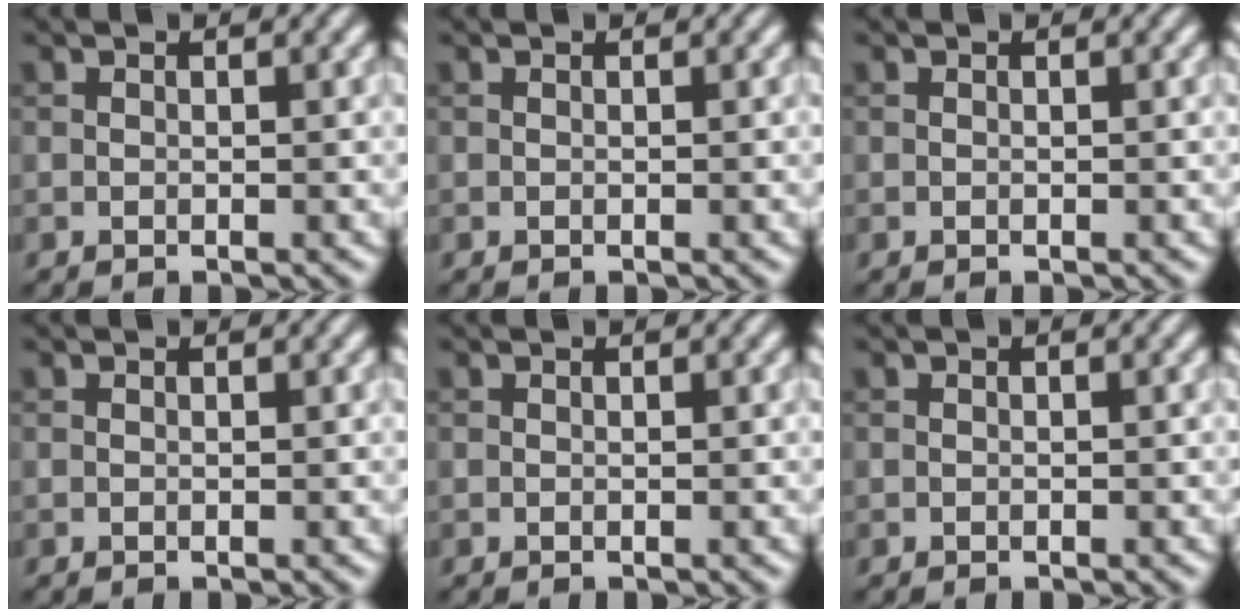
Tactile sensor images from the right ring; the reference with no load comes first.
{"total": 0.0}
{"total": 0.0}
{"total": 0.0}
{"total": 0.0}
{"total": 0.0}